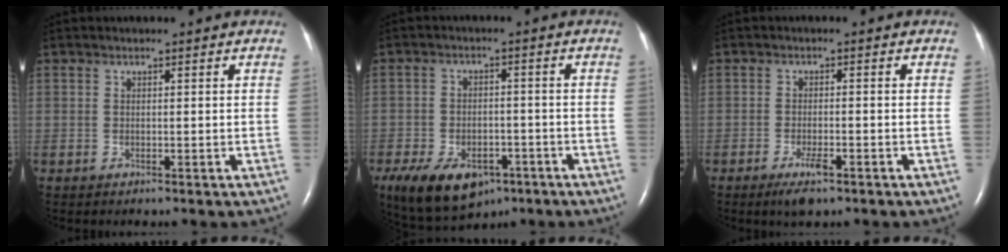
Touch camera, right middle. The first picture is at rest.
{"total": 12.7, "force": [-7.4, 7.5, 7.1], "torque": [-0.146, 0.001, -0.109]}
{"total": 3.4, "force": [-2.1, 0.7, 2.6], "torque": [-0.054, -0.005, -0.035]}